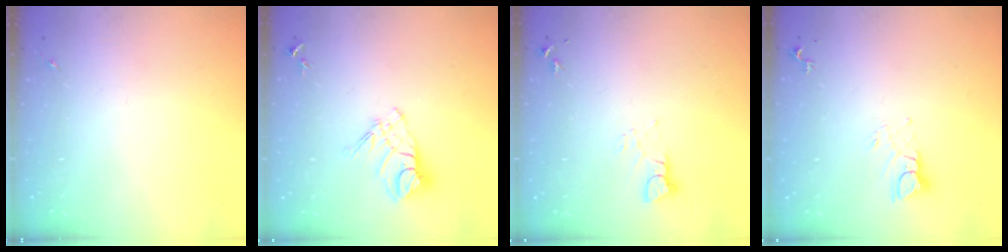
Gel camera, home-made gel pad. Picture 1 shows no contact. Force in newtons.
{"total": 10.9, "press": 10.8, "slide": 0.9}
{"total": 3.4, "press": 3.4, "slide": 0.3}
{"total": 4.4, "press": 4.4, "slide": 0.4}